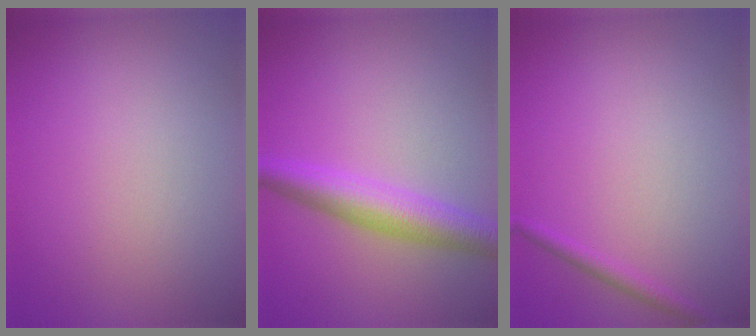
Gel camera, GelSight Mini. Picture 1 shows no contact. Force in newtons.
{"total": 4.4, "press": 4.4, "slide": 0.2}
{"total": 1.1, "press": 1.1, "slide": 0.1}